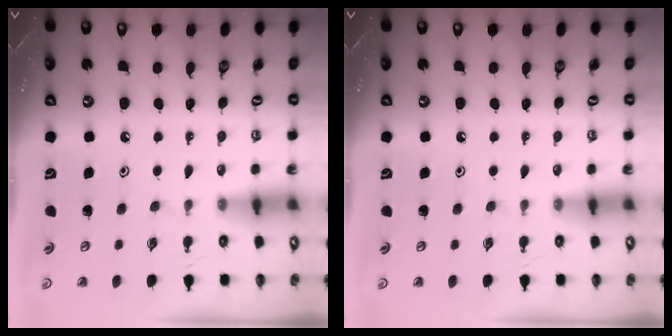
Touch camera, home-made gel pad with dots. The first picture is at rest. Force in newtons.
{"total": 0.0}